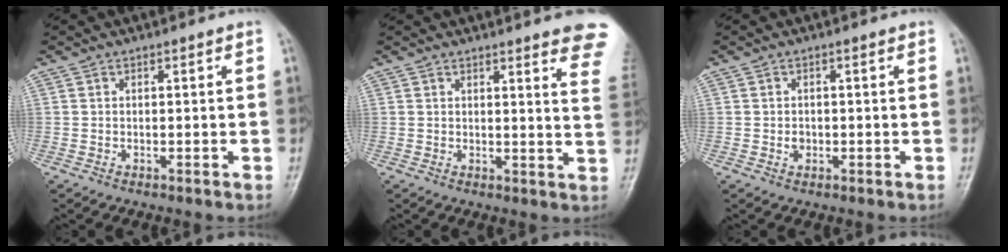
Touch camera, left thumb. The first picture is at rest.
{"total": 12.0, "force": [9.6, 1.7, 6.9], "torque": [-0.049, -0.052, 0.088]}
{"total": 1.4, "force": [-0.2, 1.2, 0.7], "torque": [-0.006, 0.002, -0.003]}